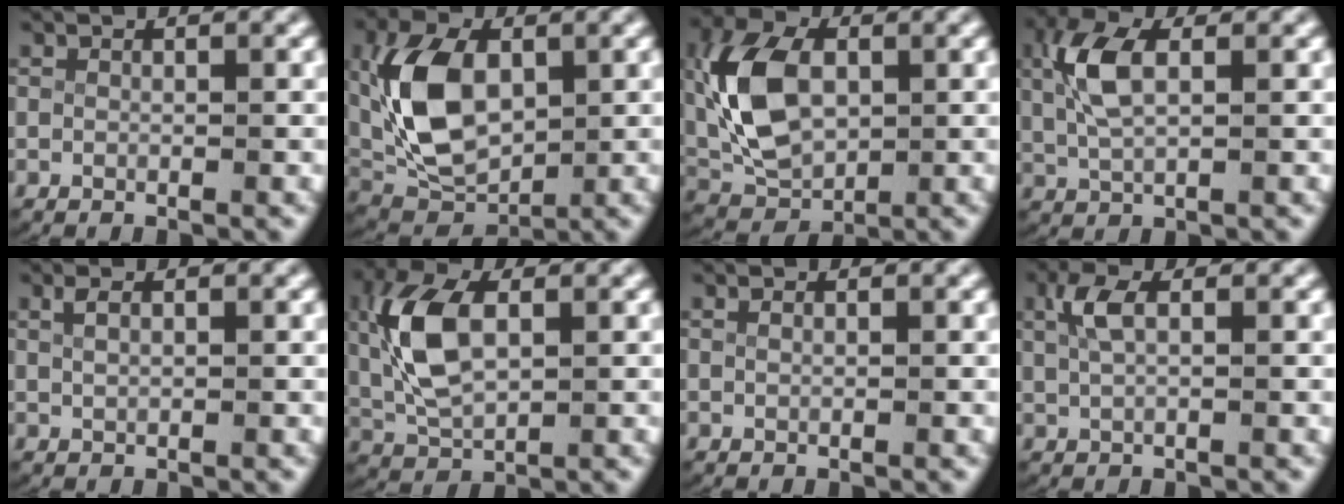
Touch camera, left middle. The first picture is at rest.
{"total": 9.2, "force": [0.9, 6.2, 6.8], "torque": [-0.159, -0.021, 0.025]}
{"total": 8.4, "force": [0.7, 5.8, 6.0], "torque": [-0.140, -0.016, 0.023]}
{"total": 4.2, "force": [1.0, 1.9, 3.7], "torque": [-0.089, 0.001, 0.022]}
{"total": 0.9, "force": [0.6, 0.2, 0.7], "torque": [-0.019, -0.003, 0.017]}
{"total": 6.4, "force": [1.1, 3.7, 5.1], "torque": [-0.131, -0.007, 0.030]}
{"total": 0.0}
{"total": 2.3, "force": [0.7, 0.8, 2.0], "torque": [-0.050, 0.002, 0.017]}